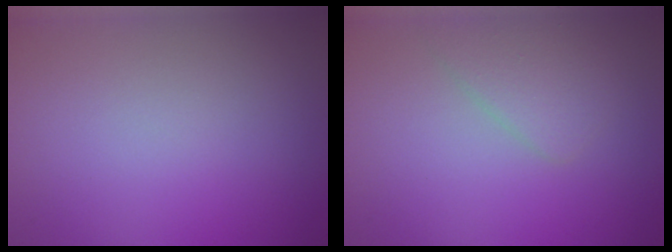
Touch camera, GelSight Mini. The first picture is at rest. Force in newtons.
{"total": 2.1, "press": 2.1, "slide": 0.1}